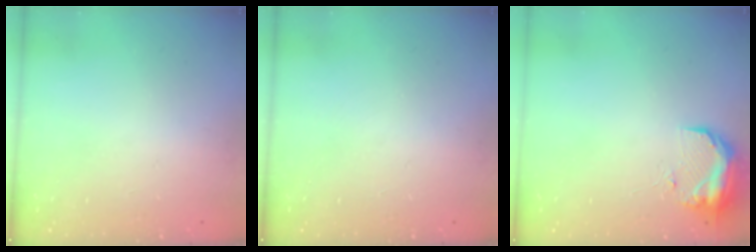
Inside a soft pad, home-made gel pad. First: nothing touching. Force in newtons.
{"total": 0.0}
{"total": 17.0, "press": 11.4, "slide": 12.7}